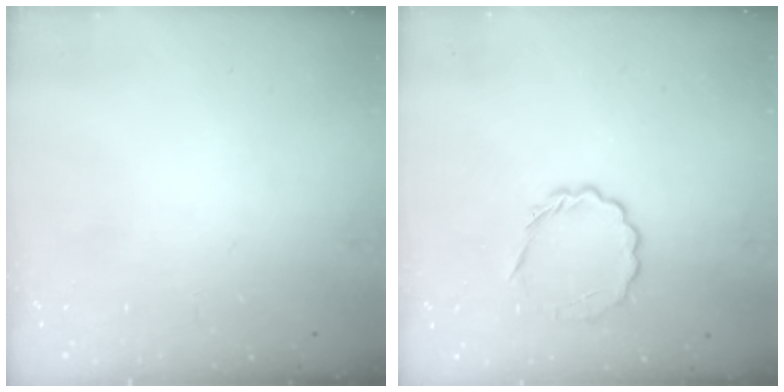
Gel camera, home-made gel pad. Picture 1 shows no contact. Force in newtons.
{"total": 4.7, "press": 4.4, "slide": 1.6}